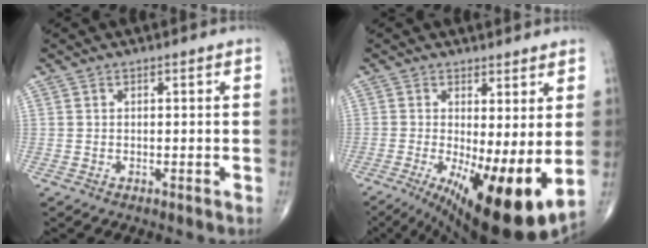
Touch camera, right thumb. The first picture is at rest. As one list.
[{"total": 15.3, "force": [-1.9, 4.6, 14.5], "torque": [-0.219, -0.026, -0.012]}]